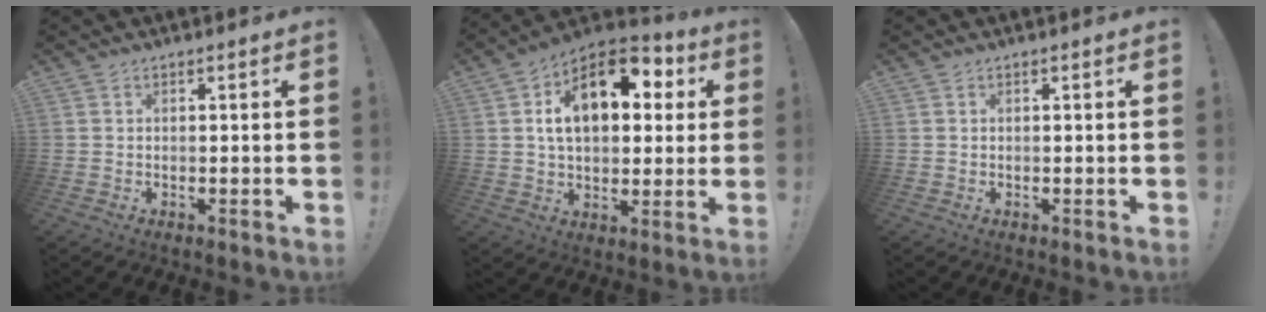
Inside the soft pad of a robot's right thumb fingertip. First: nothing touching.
{"total": 18.1, "force": [5.4, 11.1, 13.2], "torque": [-0.198, -0.010, 0.092]}
{"total": 0.0}